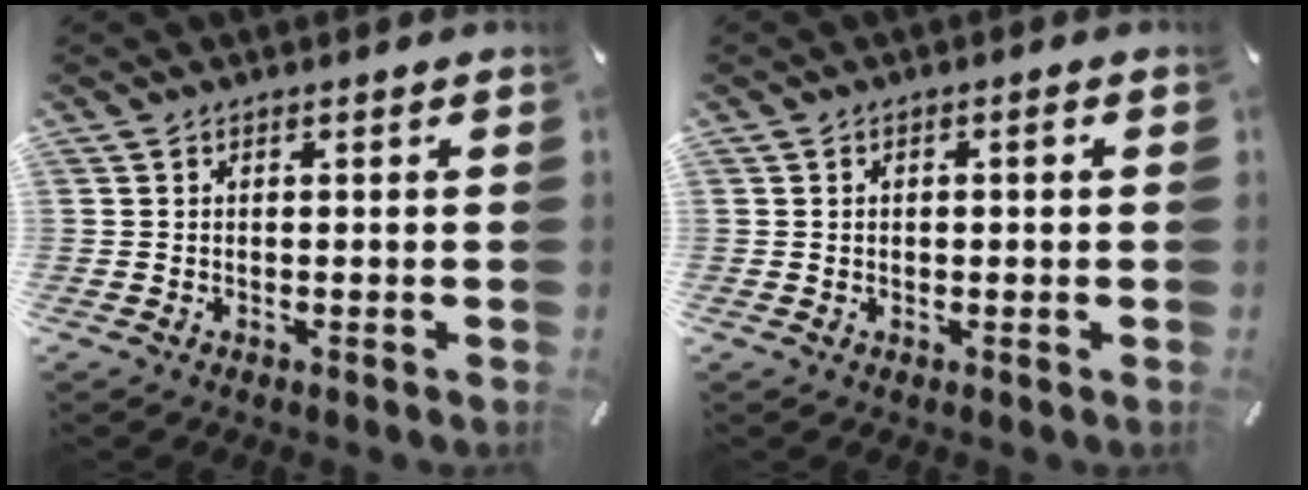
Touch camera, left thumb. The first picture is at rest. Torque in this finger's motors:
{"motor_torque": [-0.45, -0.25, 0.03, 0.12, -0.01]}